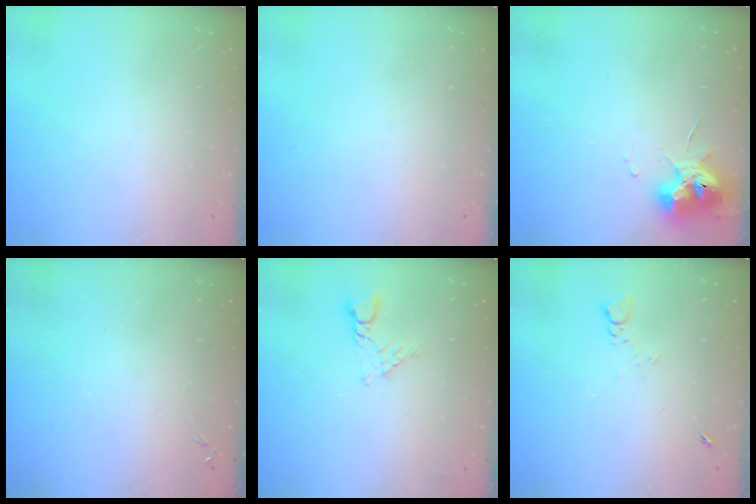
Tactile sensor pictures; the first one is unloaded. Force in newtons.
{"total": 0.0}
{"total": 11.4, "press": 11.3, "slide": 1.4}
{"total": 0.0}
{"total": 3.5, "press": 3.5, "slide": 0.4}
{"total": 3.0, "press": 3.0, "slide": 0.5}